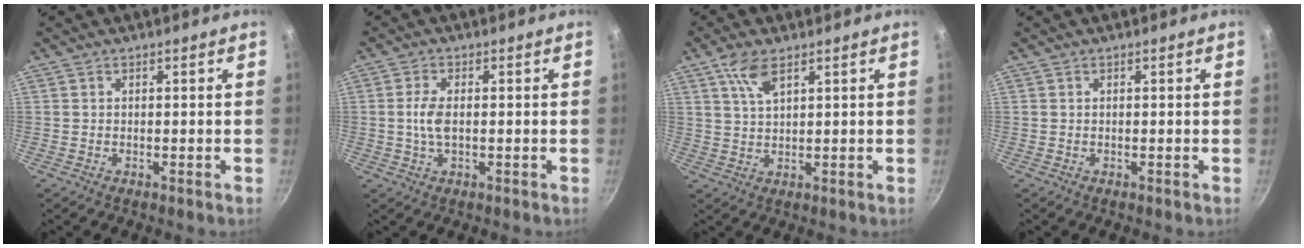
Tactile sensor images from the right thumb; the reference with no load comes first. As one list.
[{"total": 4.1, "force": [0.0, 2.2, 3.5], "torque": [-0.072, 0.005, -0.002]}, {"total": 5.4, "force": [2.8, 2.2, 4.0], "torque": [-0.076, -0.008, 0.060]}, {"total": 0.0}]